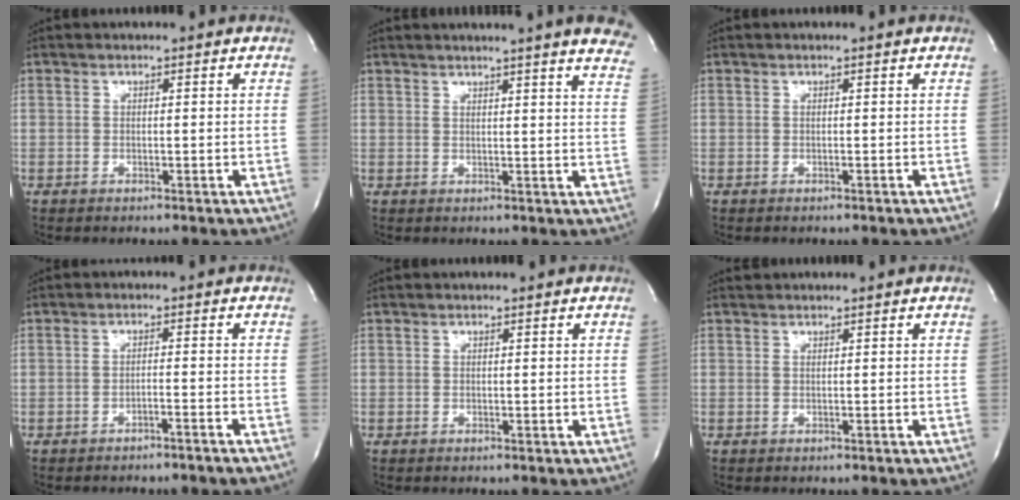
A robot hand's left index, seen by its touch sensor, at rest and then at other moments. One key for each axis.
{"total": 15.6, "fx": 13.6, "fy": 0.0, "fz": 7.7, "tx": -0.102, "ty": -0.034, "tz": 0.144}
{"total": 0.7, "fx": -0.5, "fy": -0.1, "fz": 0.5, "tx": 0.000, "ty": 0.005, "tz": -0.005}
{"total": 3.1, "fx": -2.6, "fy": -0.7, "fz": 1.5, "tx": -0.018, "ty": 0.008, "tz": -0.033}
{"total": 0.0}
{"total": 0.0}